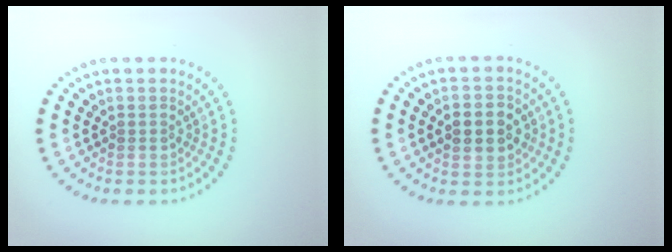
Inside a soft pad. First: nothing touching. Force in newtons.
{"total": 3.2, "press": 3.2, "slide": 0.2}